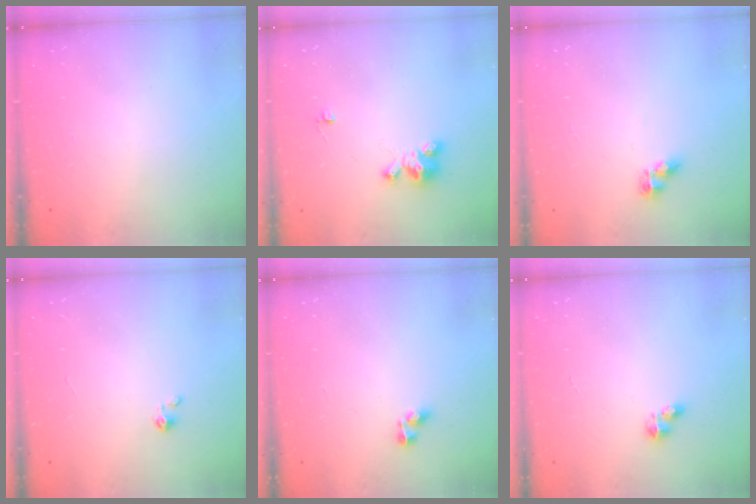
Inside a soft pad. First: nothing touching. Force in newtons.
{"total": 3.6, "press": 3.6, "slide": 0.3}
{"total": 6.1, "press": 6.0, "slide": 0.7}
{"total": 0.0}
{"total": 3.0, "press": 3.0, "slide": 0.4}
{"total": 4.4, "press": 4.4, "slide": 0.6}